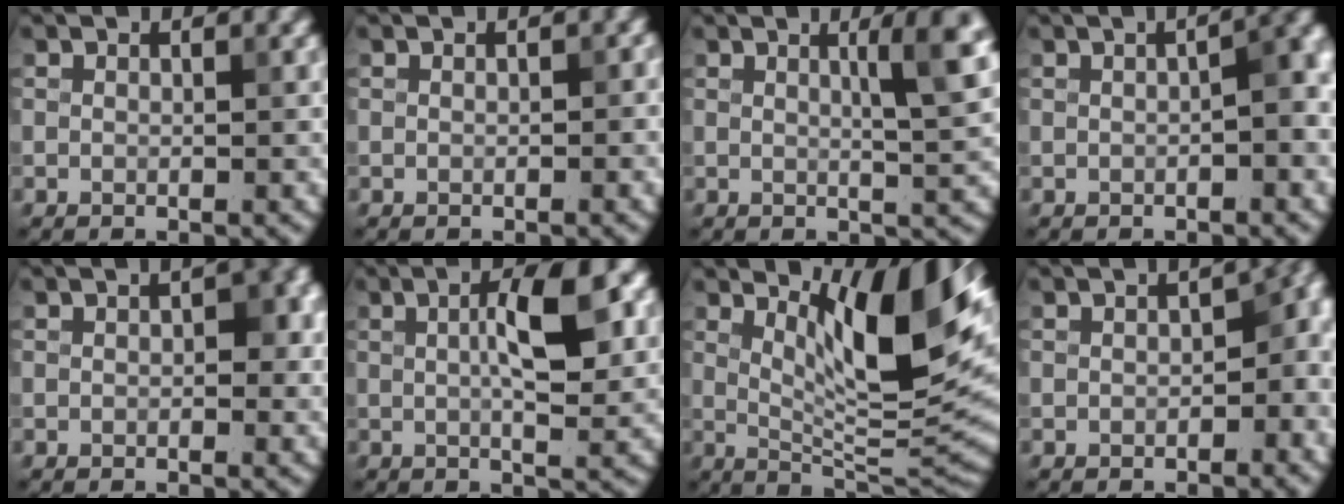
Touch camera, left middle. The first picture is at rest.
{"total": 0.8, "force": [0.0, 0.6, 0.5], "torque": [-0.003, 0.003, 0.001]}
{"total": 3.7, "force": [1.3, 0.4, 3.5], "torque": [-0.049, 0.003, 0.022]}
{"total": 5.1, "force": [0.3, 2.5, 4.5], "torque": [-0.040, 0.018, 0.007]}
{"total": 3.1, "force": [0.3, 1.8, 2.4], "torque": [-0.027, 0.003, 0.003]}
{"total": 5.7, "force": [1.2, 1.7, 5.3], "torque": [-0.083, 0.008, 0.021]}
{"total": 9.5, "force": [3.8, 2.2, 8.4], "torque": [-0.134, -0.010, 0.076]}
{"total": 9.5, "force": [-0.2, 5.8, 7.5], "torque": [-0.053, 0.000, 0.003]}